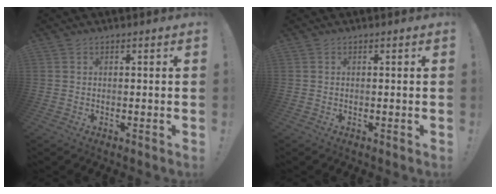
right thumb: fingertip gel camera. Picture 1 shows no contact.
{"total": 0.0}